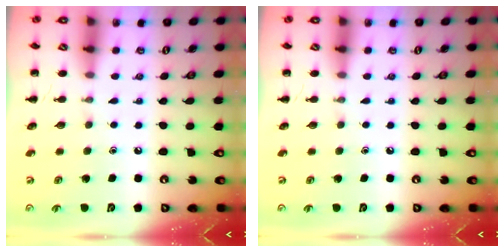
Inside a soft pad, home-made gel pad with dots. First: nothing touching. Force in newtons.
{"total": 0.0}